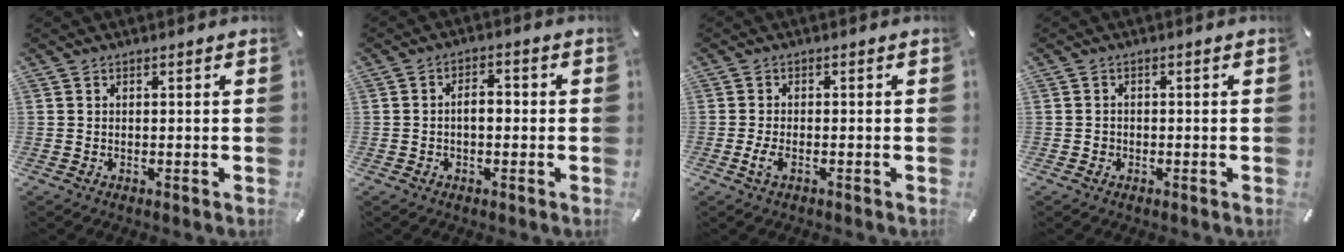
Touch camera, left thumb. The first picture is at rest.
{"total": 4.0, "force": [-0.8, 2.2, 3.2], "torque": [-0.056, 0.012, -0.016]}
{"total": 2.7, "force": [-1.2, 1.0, 2.2], "torque": [-0.055, -0.005, -0.025]}
{"total": 1.0, "force": [-0.5, 0.8, 0.1], "torque": [-0.001, 0.005, -0.012]}